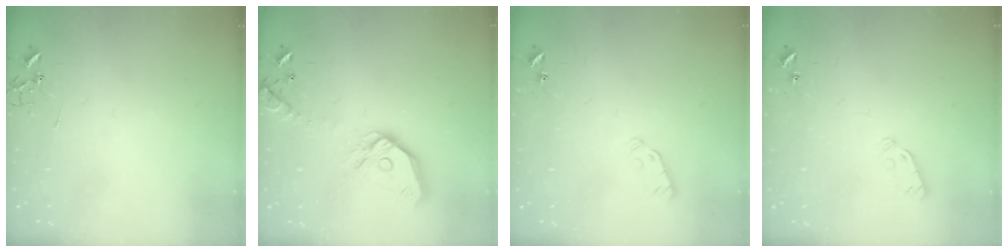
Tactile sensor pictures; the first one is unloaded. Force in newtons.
{"total": 15.9, "press": 15.7, "slide": 2.2}
{"total": 3.7, "press": 3.6, "slide": 0.9}
{"total": 3.9, "press": 3.8, "slide": 0.9}